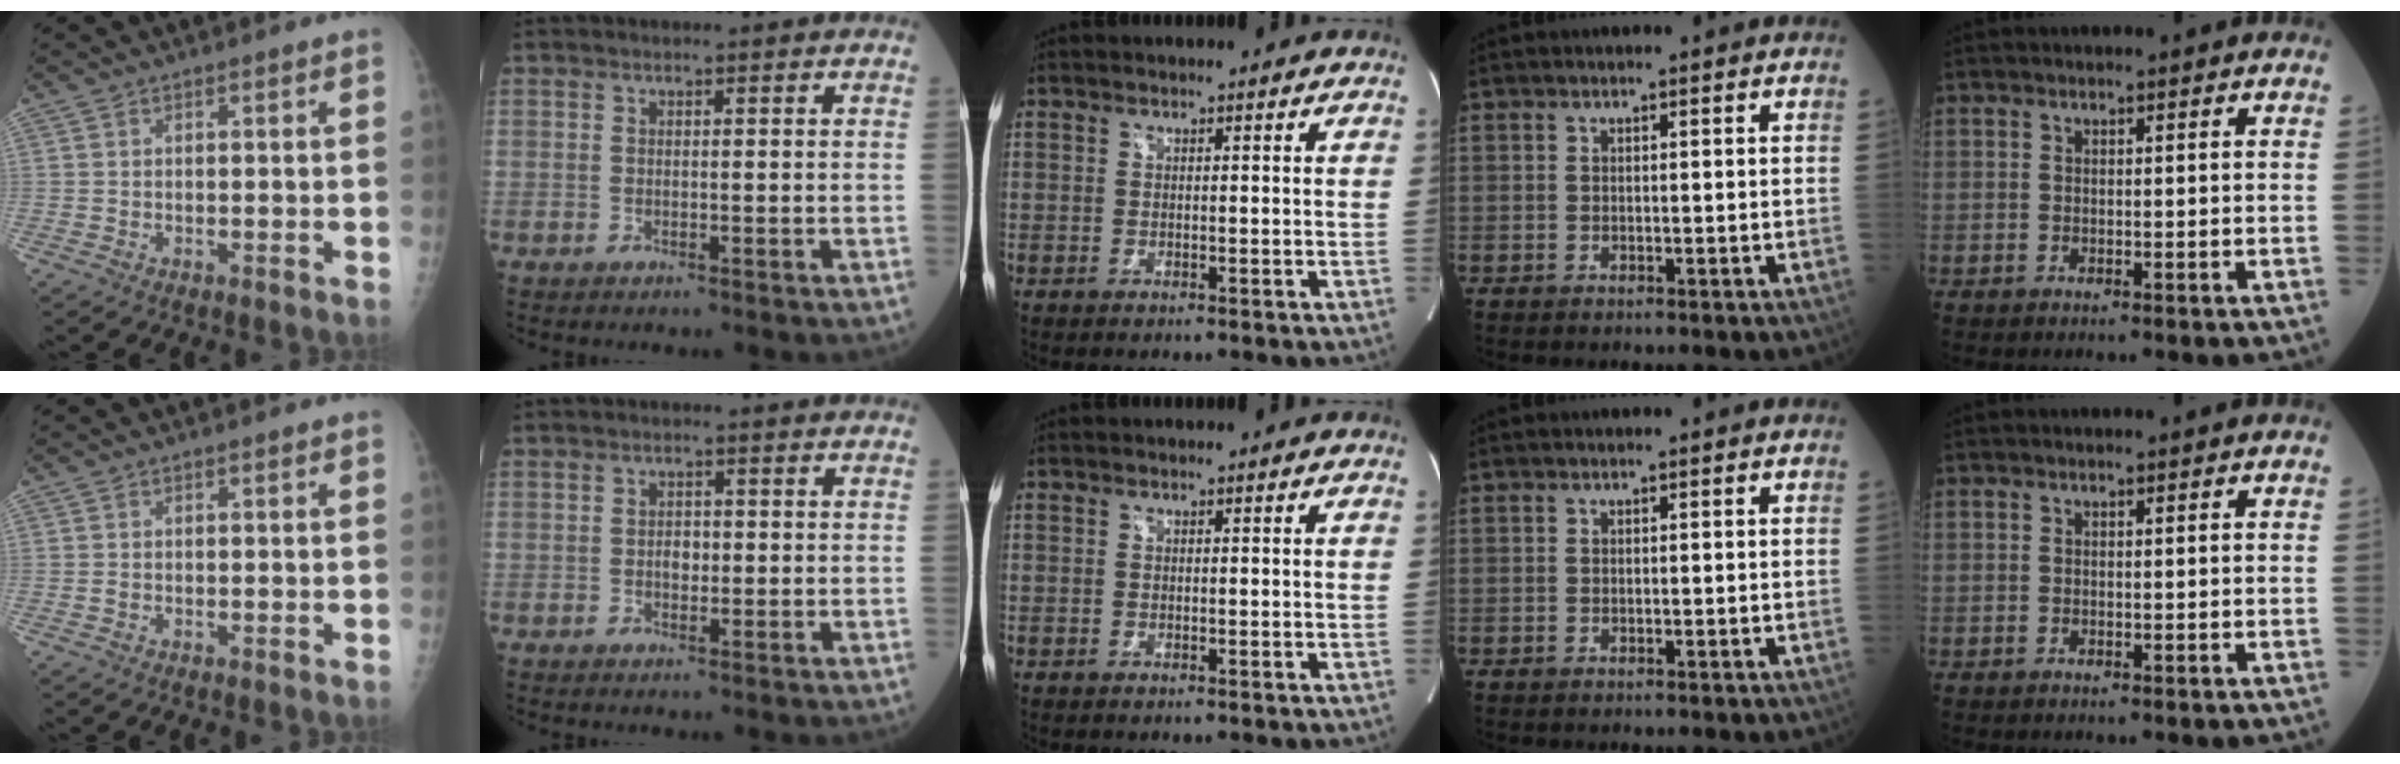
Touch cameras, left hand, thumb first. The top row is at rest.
{"thumb": {"total": 0.6, "force": [0.0, 0.3, 0.5], "torque": [-0.009, 0.001, 0.003]}, "index": {"total": 1.7, "force": [-0.1, 1.1, 1.2], "torque": [-0.020, 0.003, -0.001]}}